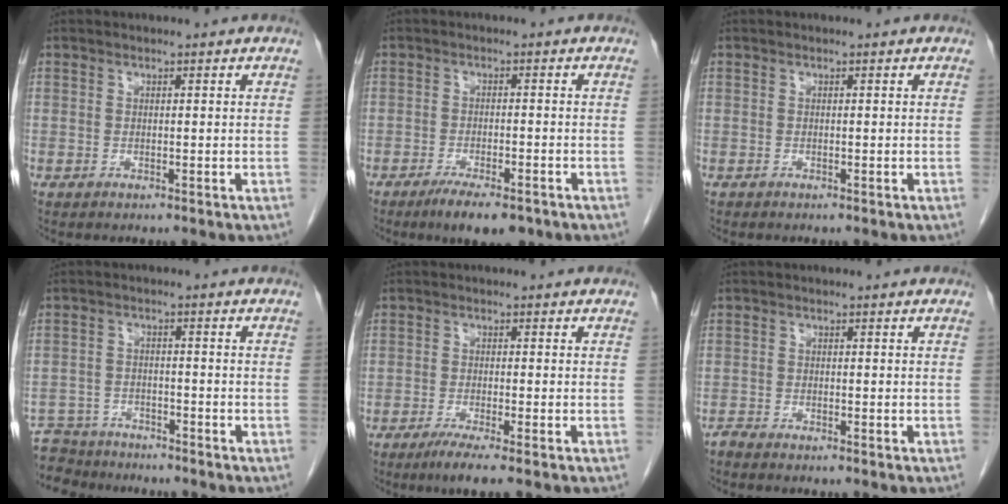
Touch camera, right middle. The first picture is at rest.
{"total": 6.7, "force": [-4.8, 1.7, 4.4], "torque": [-0.066, -0.010, -0.071]}
{"total": 0.0}
{"total": 8.2, "force": [-7.6, 2.8, 0.7], "torque": [-0.011, 0.006, -0.128]}
{"total": 3.9, "force": [-2.6, -0.3, 2.8], "torque": [-0.052, -0.013, -0.049]}
{"total": 1.1, "force": [-1.1, 0.0, 0.1], "torque": [-0.005, -0.002, -0.023]}